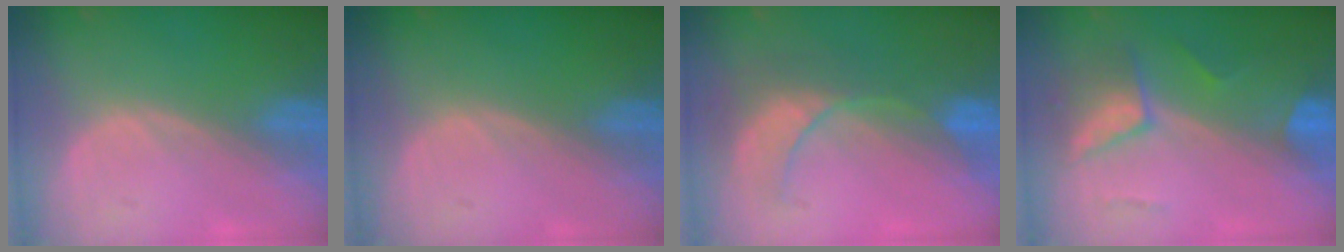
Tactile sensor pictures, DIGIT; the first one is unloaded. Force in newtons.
{"total": 0.0}
{"total": 8.5, "press": 7.9, "slide": 3.3}
{"total": 7.4, "press": 6.6, "slide": 3.5}